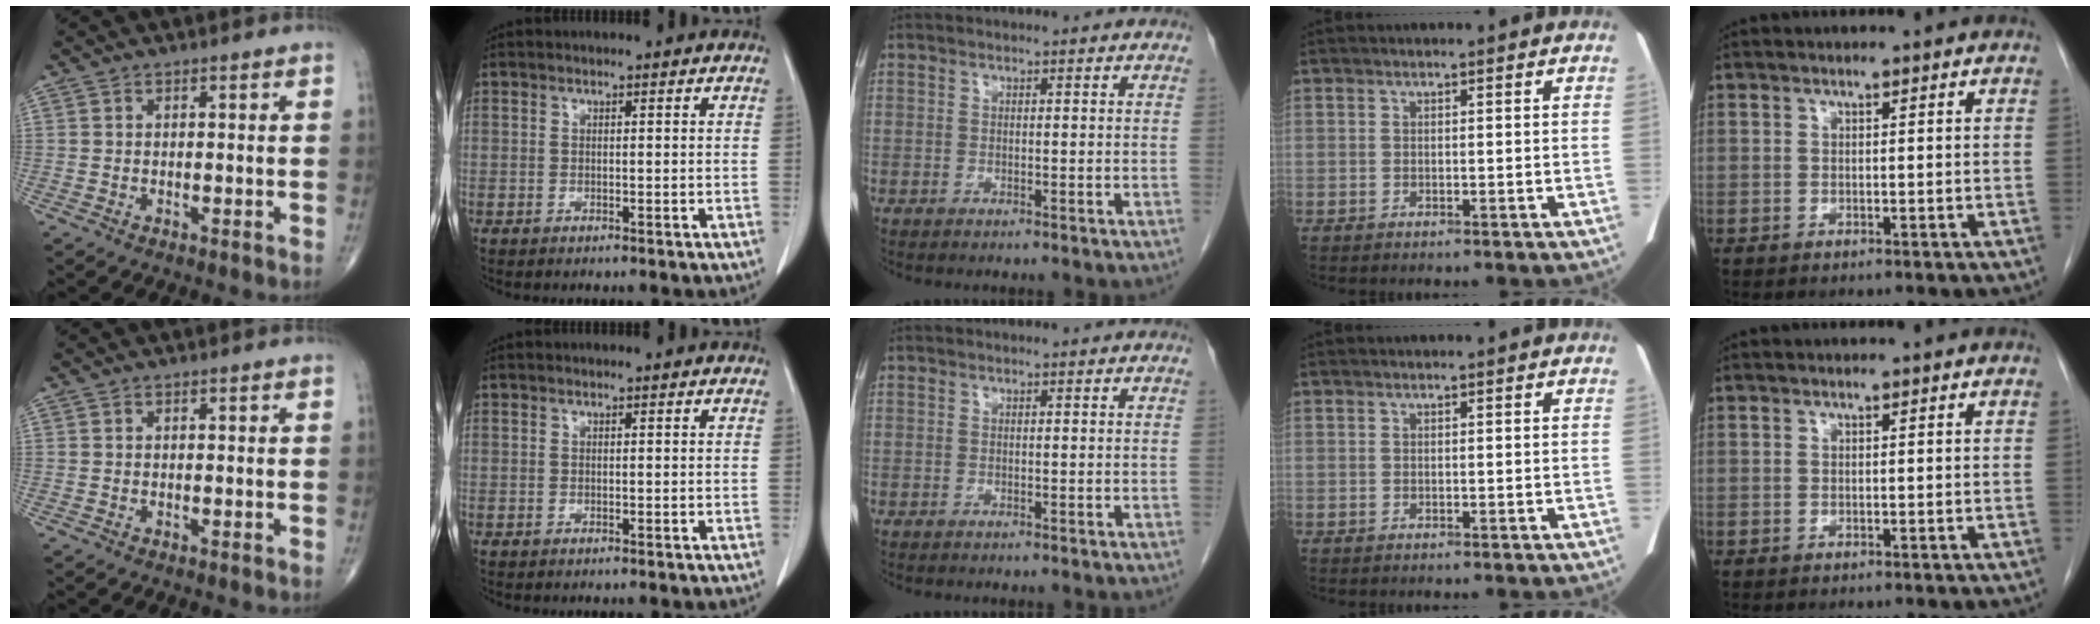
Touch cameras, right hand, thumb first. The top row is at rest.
{}